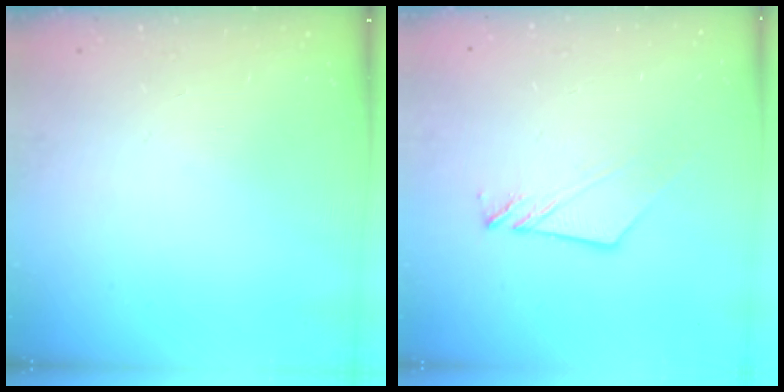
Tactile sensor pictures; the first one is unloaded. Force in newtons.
{"total": 7.5, "press": 7.5, "slide": 0.3}